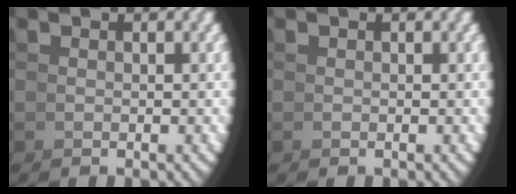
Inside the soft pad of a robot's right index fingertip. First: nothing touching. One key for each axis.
{"total": 0.0}